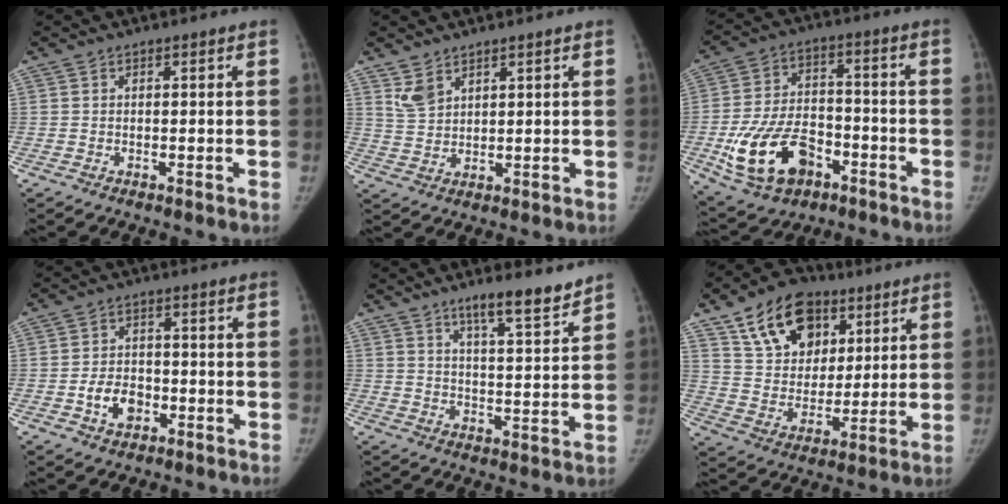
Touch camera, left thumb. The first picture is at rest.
{"total": 4.1, "force": [2.9, 2.3, 1.9], "torque": [-0.030, -0.013, 0.066]}
{"total": 16.9, "force": [-7.1, 10.6, 11.1], "torque": [-0.191, 0.033, -0.112]}
{"total": 6.2, "force": [-2.3, 4.4, 3.7], "torque": [-0.048, 0.016, -0.039]}
{"total": 9.0, "force": [7.0, 1.3, 5.6], "torque": [-0.074, -0.049, 0.112]}
{"total": 17.8, "force": [9.4, 12.2, 9.0], "torque": [-0.114, -0.024, 0.166]}